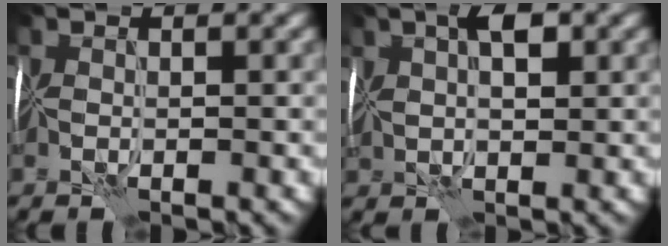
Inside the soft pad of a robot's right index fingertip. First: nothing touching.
{"total": 3.6, "force": [1.7, 1.8, 2.6], "torque": [-0.053, 0.017, 0.029]}